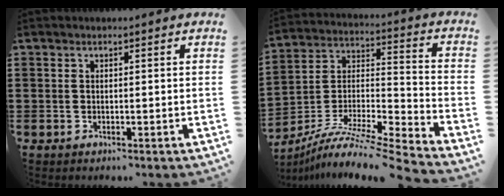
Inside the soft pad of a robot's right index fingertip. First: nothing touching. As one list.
[{"total": 9.5, "force": [-8.1, 0.7, 5.0], "torque": [-0.086, 0.004, -0.161]}]